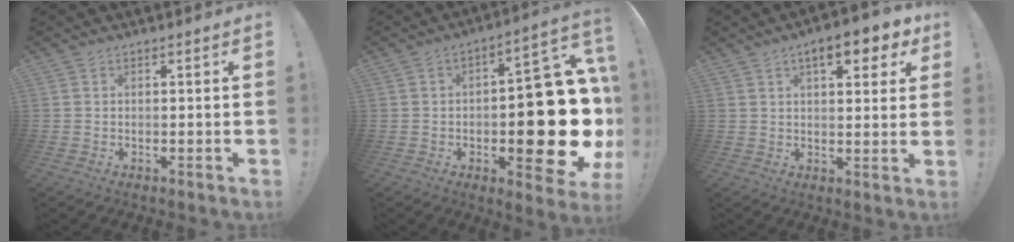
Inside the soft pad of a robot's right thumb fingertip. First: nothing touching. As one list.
[{"total": 22.3, "force": [-3.5, 9.3, 20.0], "torque": [-0.237, 0.014, -0.041]}, {"total": 9.1, "force": [4.6, 3.5, 7.0], "torque": [-0.090, -0.014, 0.074]}]